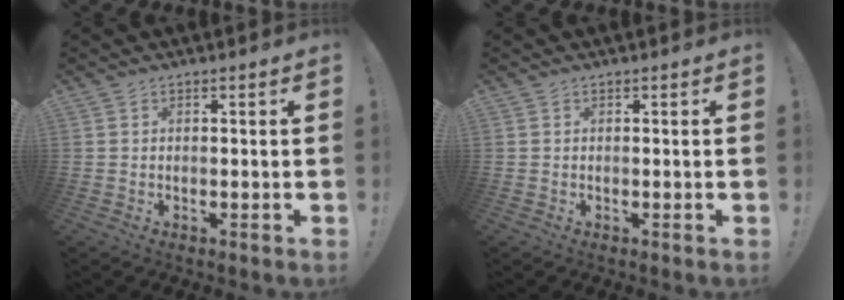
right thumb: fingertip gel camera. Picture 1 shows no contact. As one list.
[{"total": 0.0}]